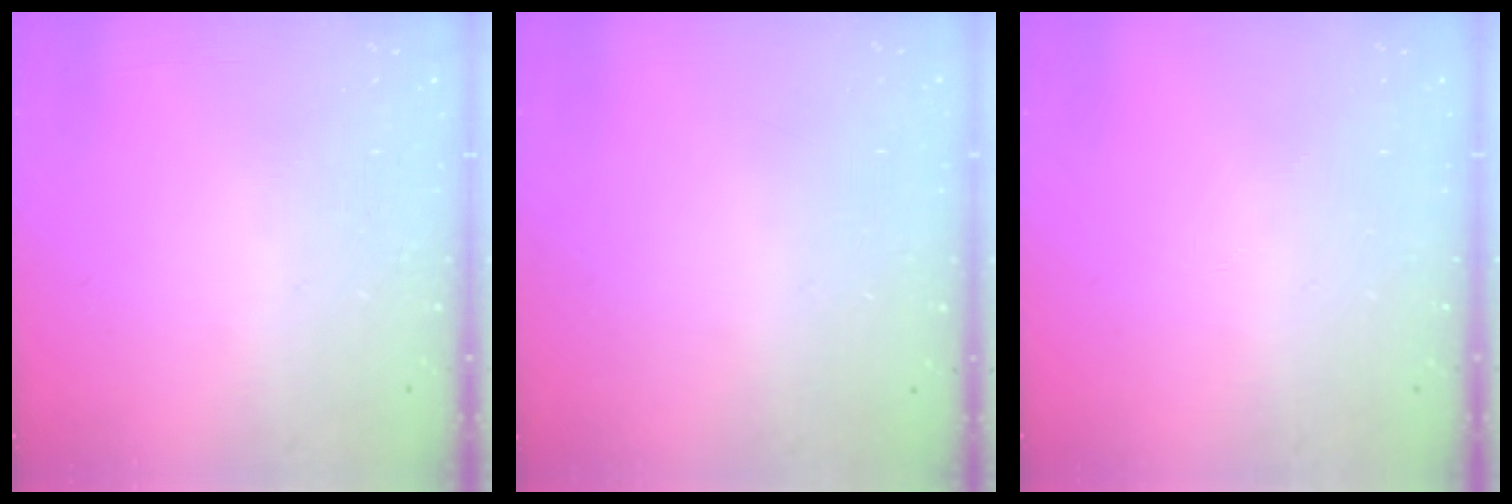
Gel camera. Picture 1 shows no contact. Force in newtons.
{"total": 0.0}
{"total": 0.0}